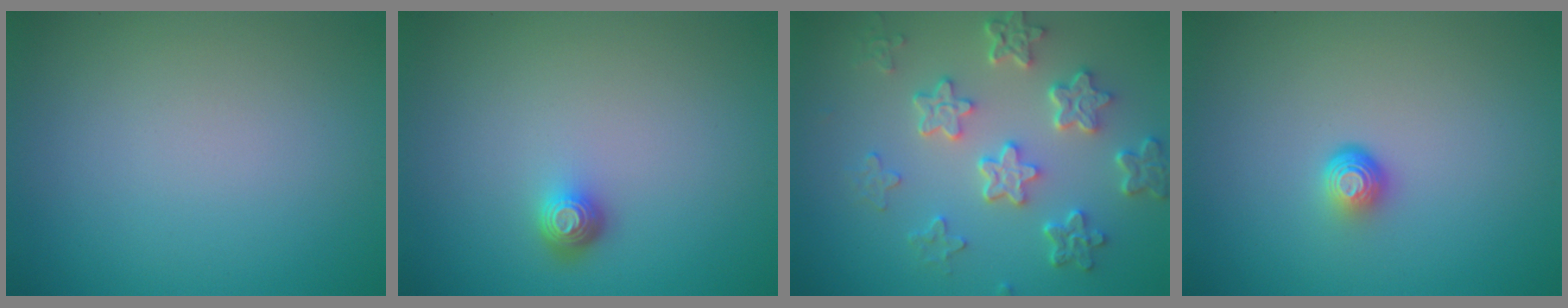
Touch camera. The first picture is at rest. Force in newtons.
{"total": 1.6, "press": 1.3, "slide": 1.0}
{"total": 5.6, "press": 4.3, "slide": 3.6}
{"total": 1.7, "press": 1.1, "slide": 1.3}